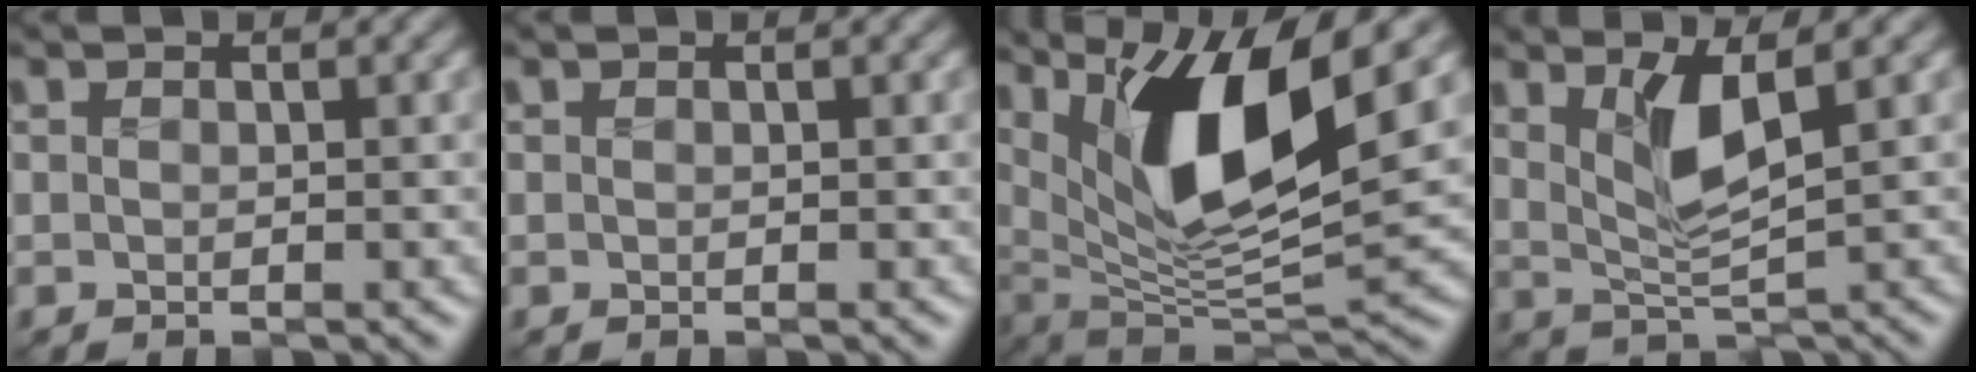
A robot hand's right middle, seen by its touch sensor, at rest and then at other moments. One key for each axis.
{"total": 0.0}
{"total": 10.2, "fx": 3.9, "fy": 3.1, "fz": 8.9, "tx": -0.156, "ty": -0.020, "tz": 0.072}
{"total": 3.7, "fx": 1.3, "fy": 0.9, "fz": 3.3, "tx": -0.075, "ty": -0.011, "tz": 0.029}